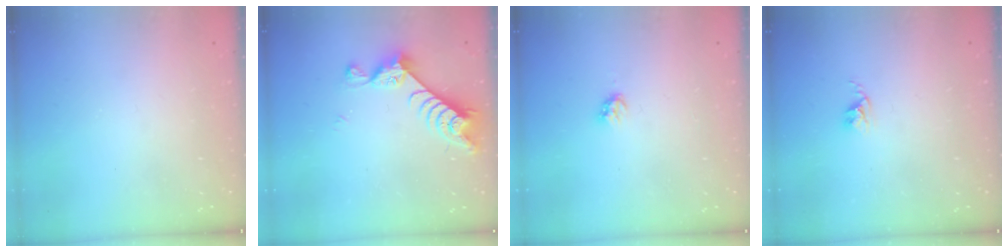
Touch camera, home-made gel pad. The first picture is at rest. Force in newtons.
{"total": 7.2, "press": 7.2, "slide": 1.0}
{"total": 2.8, "press": 2.8, "slide": 0.2}
{"total": 2.4, "press": 2.4, "slide": 0.3}